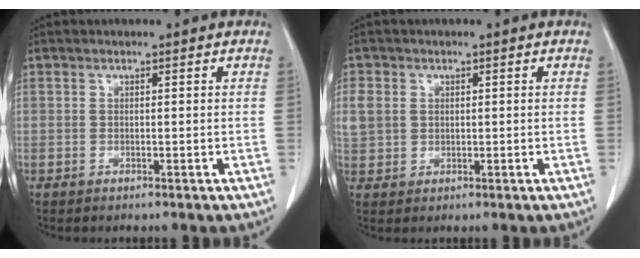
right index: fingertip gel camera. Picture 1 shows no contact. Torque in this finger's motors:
{"motor_torque": [0.45, 0.14, 0.18, 0.06]}